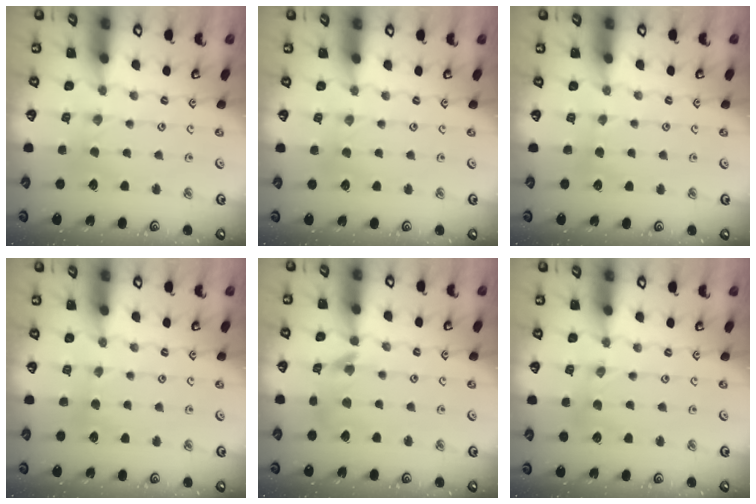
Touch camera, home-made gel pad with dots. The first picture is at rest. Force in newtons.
{"total": 1.0, "press": 0.9, "slide": 0.3}
{"total": 3.0, "press": 3.0, "slide": 0.4}
{"total": 3.0, "press": 3.0, "slide": 0.4}
{"total": 8.2, "press": 8.1, "slide": 0.9}
{"total": 1.2, "press": 1.2, "slide": 0.2}